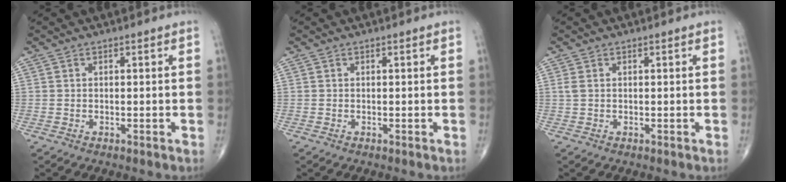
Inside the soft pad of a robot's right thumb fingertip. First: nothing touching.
{"total": 0.0}
{"total": 1.1, "force": [0.2, 0.6, 0.8], "torque": [-0.025, 0.007, 0.008]}